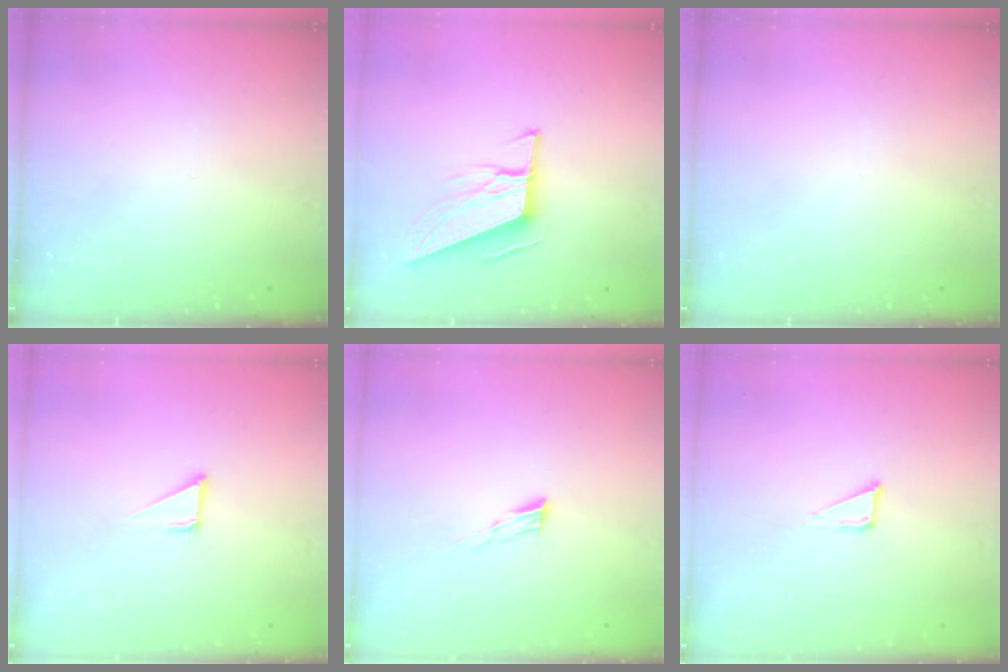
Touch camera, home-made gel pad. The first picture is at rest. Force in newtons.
{"total": 10.3, "press": 10.0, "slide": 2.8}
{"total": 0.0}
{"total": 3.2, "press": 3.2, "slide": 0.2}
{"total": 6.6, "press": 6.6, "slide": 1.0}
{"total": 4.0, "press": 3.9, "slide": 0.8}